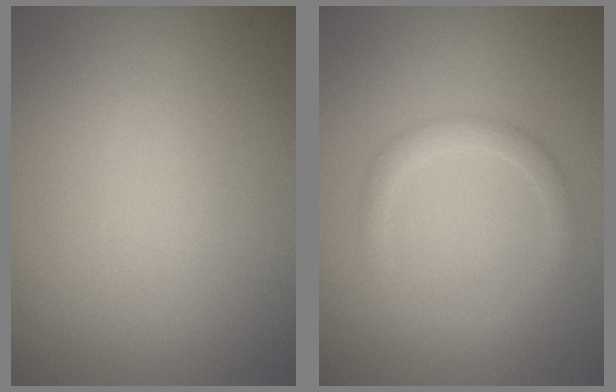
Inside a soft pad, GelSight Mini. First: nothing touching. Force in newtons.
{"total": 1.7, "press": 1.7, "slide": 0.1}